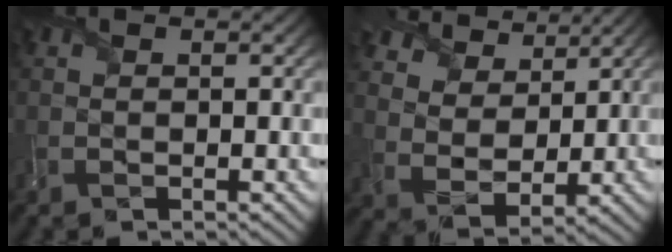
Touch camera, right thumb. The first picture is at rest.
{"total": 9.5, "force": [6.2, 5.9, 4.1], "torque": [-0.111, -0.008, 0.120]}